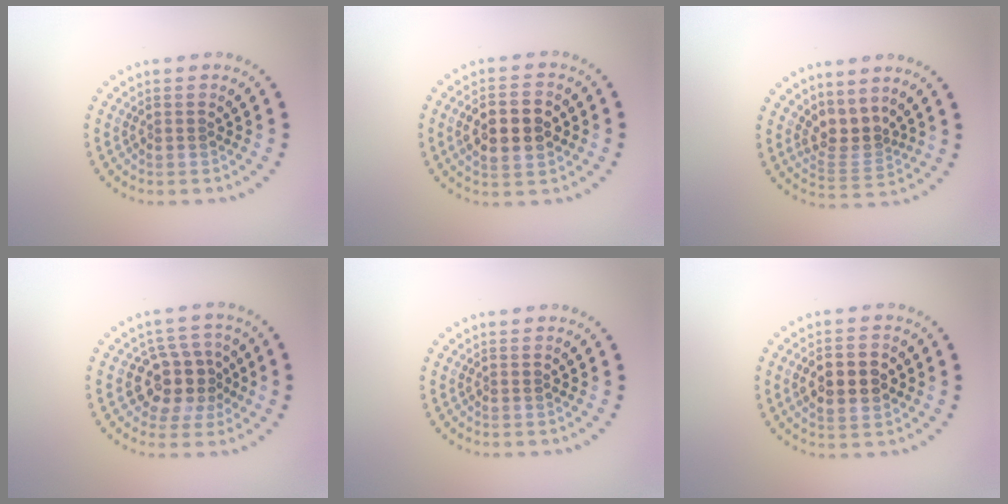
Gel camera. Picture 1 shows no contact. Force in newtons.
{"total": 5.2, "press": 5.2, "slide": 0.3}
{"total": 2.9, "press": 1.9, "slide": 2.2}
{"total": 4.4, "press": 3.8, "slide": 2.2}
{"total": 0.0}
{"total": 4.5, "press": 4.5, "slide": 0.2}